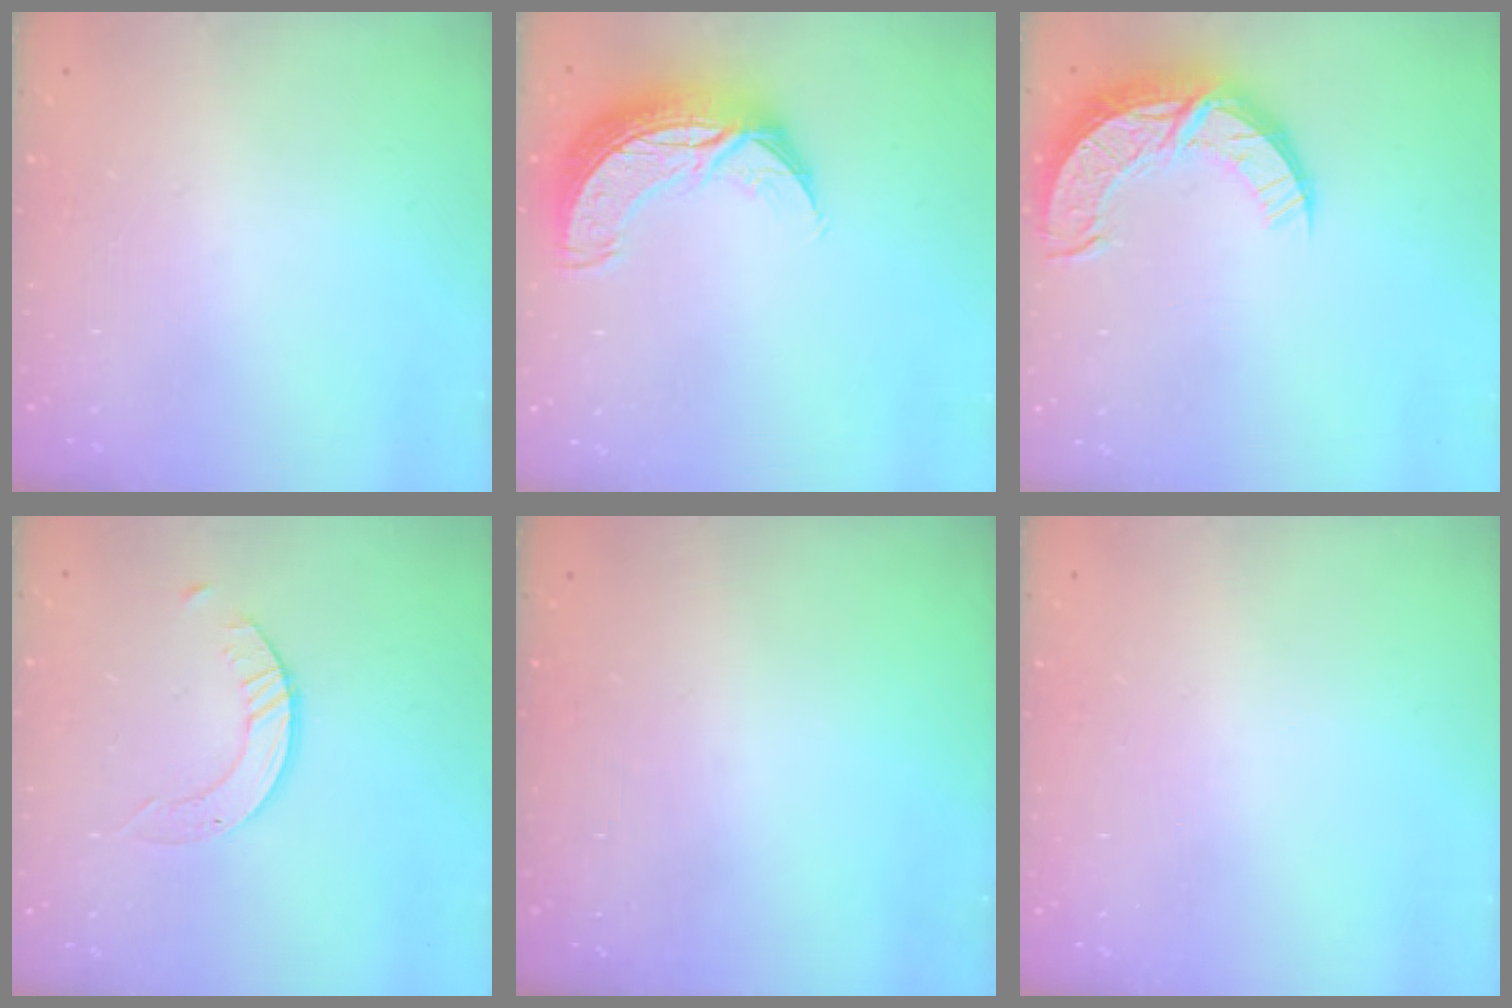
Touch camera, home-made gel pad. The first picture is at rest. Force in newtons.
{"total": 10.8, "press": 10.7, "slide": 1.0}
{"total": 12.8, "press": 12.7, "slide": 0.9}
{"total": 2.5, "press": 2.5, "slide": 0.3}
{"total": 0.0}
{"total": 0.0}